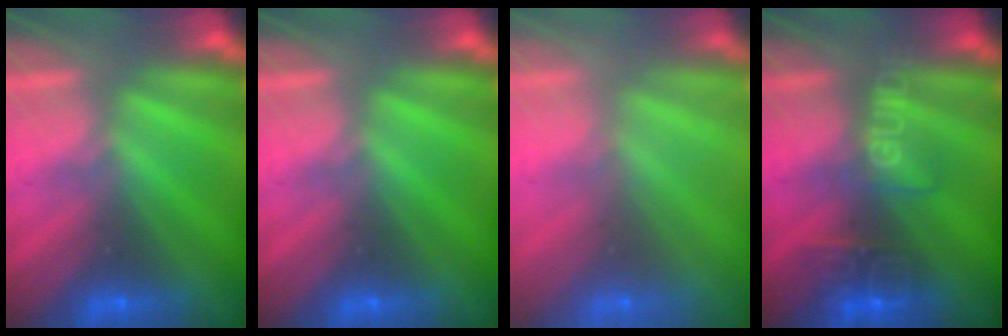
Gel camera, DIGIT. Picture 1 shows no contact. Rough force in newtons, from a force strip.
{"total": 0.0}
{"total": 8.7}
{"total": 2.7}